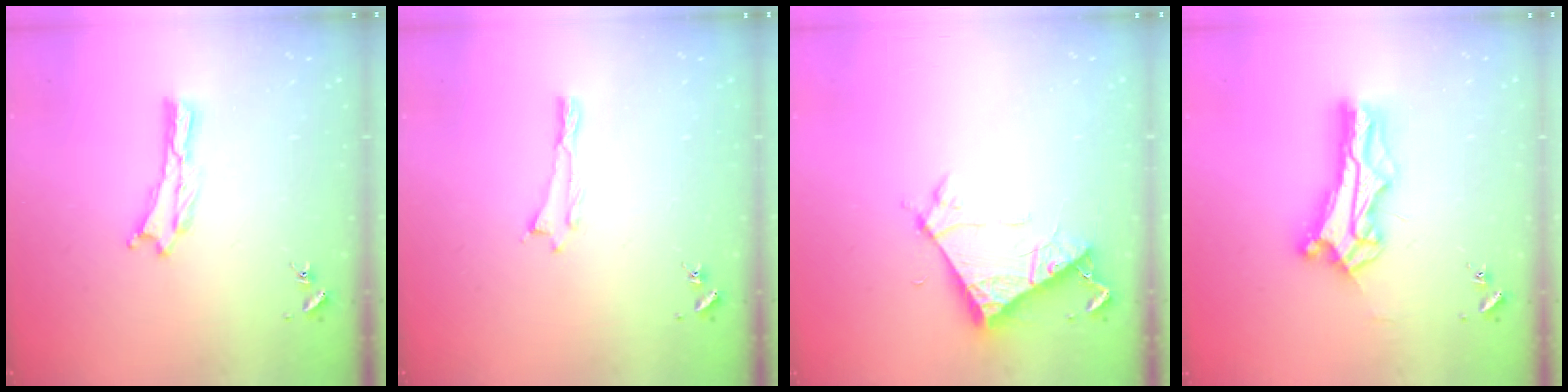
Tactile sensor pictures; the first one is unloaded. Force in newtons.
{"total": 0.0}
{"total": 6.9, "press": 6.9, "slide": 0.5}
{"total": 10.8, "press": 10.8, "slide": 0.8}